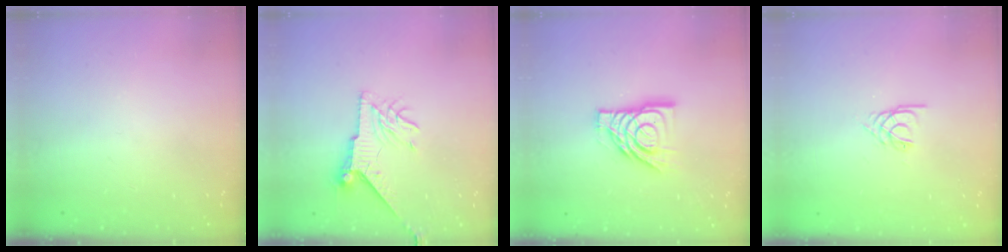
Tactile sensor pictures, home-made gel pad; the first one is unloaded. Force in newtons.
{"total": 8.3, "press": 8.2, "slide": 0.8}
{"total": 12.2, "press": 12.2, "slide": 1.1}
{"total": 2.2, "press": 2.1, "slide": 0.4}